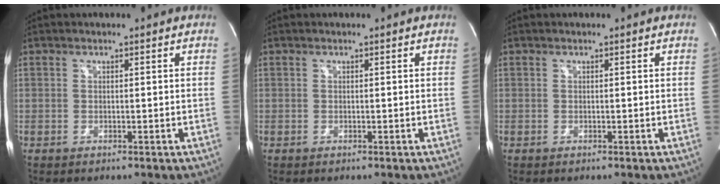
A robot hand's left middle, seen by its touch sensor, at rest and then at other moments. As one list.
[{"total": 0.0}, {"total": 0.0}]